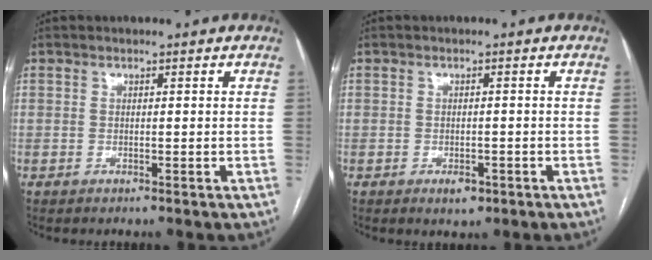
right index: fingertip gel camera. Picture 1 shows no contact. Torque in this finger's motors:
{"motor_torque": [0.06, -0.03, 0.02, -0.02]}